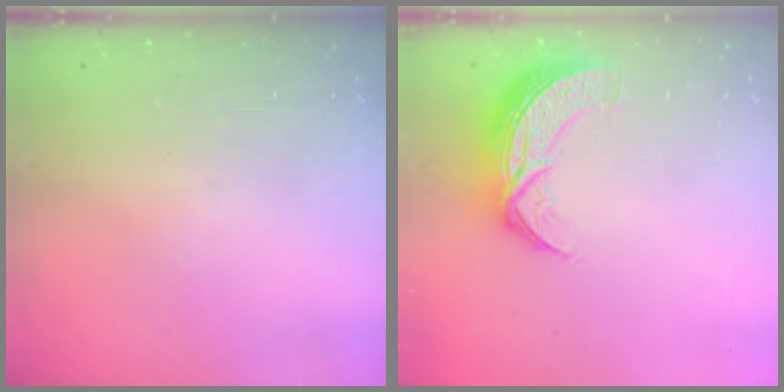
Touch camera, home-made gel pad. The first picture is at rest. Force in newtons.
{"total": 10.1, "press": 10.1, "slide": 0.8}